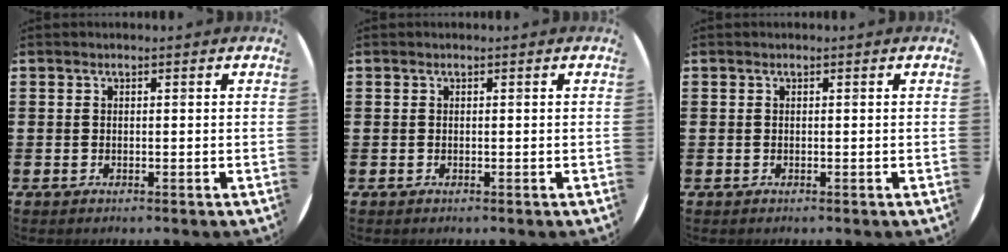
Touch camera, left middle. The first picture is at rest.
{"total": 0.0}
{"total": 0.0}